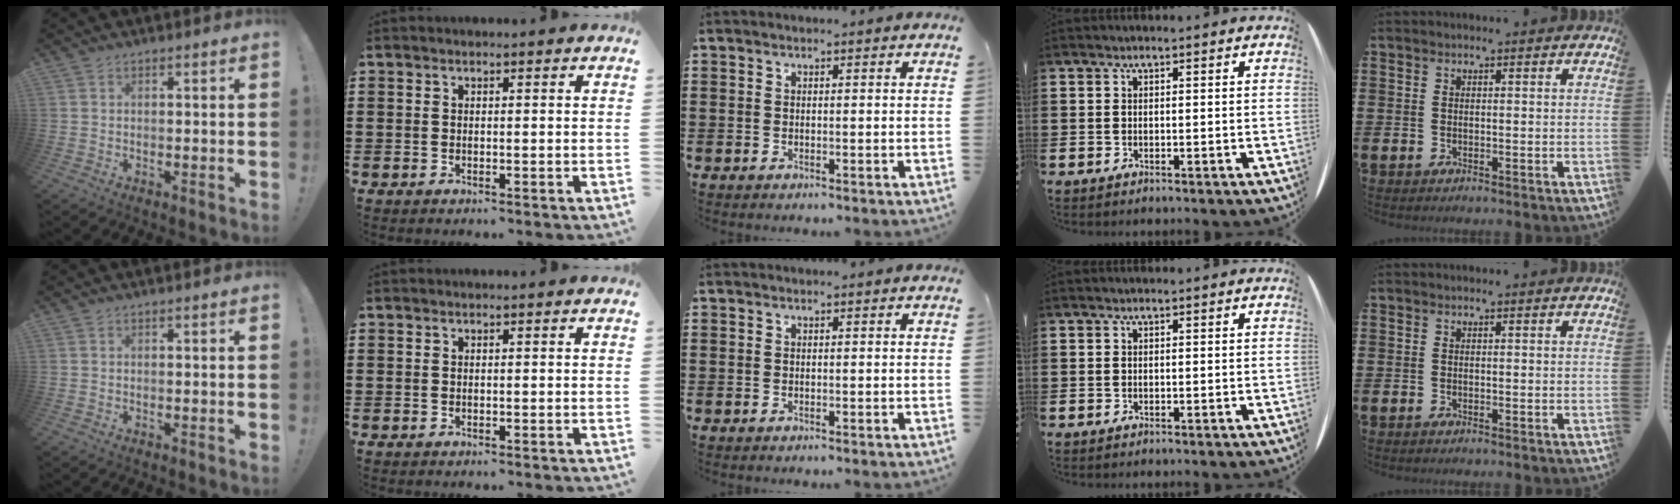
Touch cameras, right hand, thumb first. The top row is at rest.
{}